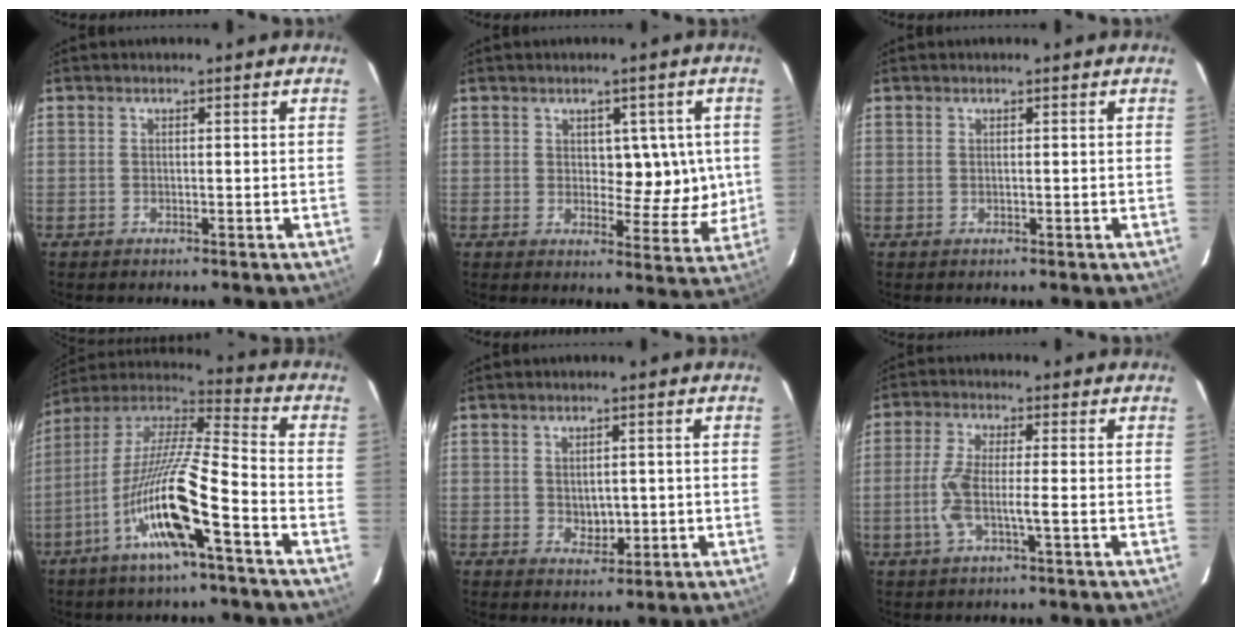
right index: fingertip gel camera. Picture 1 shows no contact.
{"total": 7.0, "force": [1.2, 4.3, 5.4], "torque": [-0.048, 0.010, 0.024]}
{"total": 0.0}
{"total": 16.3, "force": [-7.0, 0.9, 14.7], "torque": [-0.292, -0.003, -0.133]}
{"total": 2.9, "force": [-0.1, 2.0, 2.2], "torque": [-0.030, -0.004, 0.008]}
{"total": 5.5, "force": [-1.4, 0.4, 5.3], "torque": [-0.117, 0.004, -0.028]}